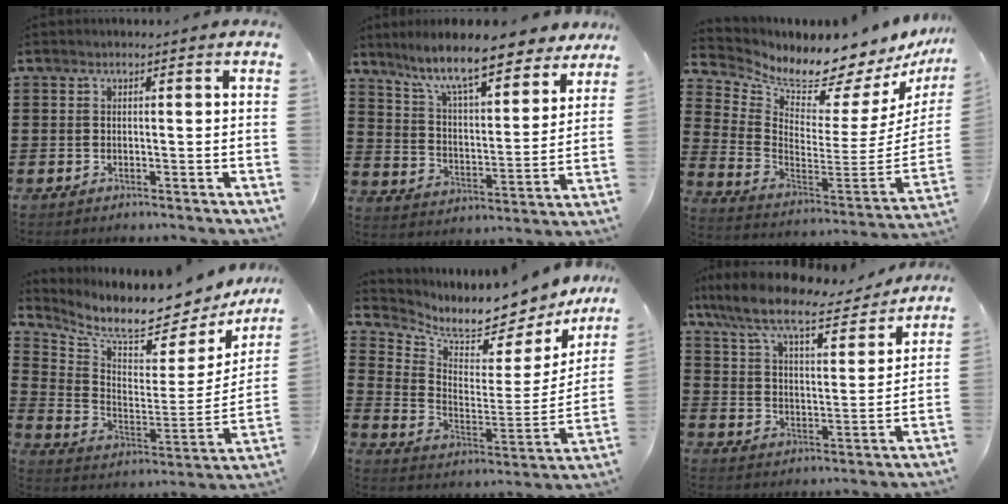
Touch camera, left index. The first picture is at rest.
{"total": 10.2, "force": [8.7, 0.8, 5.3], "torque": [-0.126, -0.046, 0.147]}
{"total": 6.3, "force": [6.1, 0.8, 1.2], "torque": [-0.052, -0.077, 0.096]}
{"total": 7.4, "force": [6.7, 0.7, 3.1], "torque": [-0.080, -0.072, 0.105]}
{"total": 5.4, "force": [5.2, 1.0, 1.2], "torque": [-0.042, -0.066, 0.080]}
{"total": 9.5, "force": [8.1, 1.4, 4.8], "torque": [-0.126, -0.044, 0.138]}